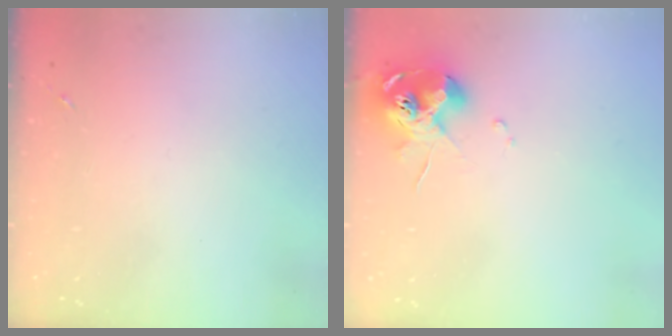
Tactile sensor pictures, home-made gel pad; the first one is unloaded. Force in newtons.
{"total": 10.5, "press": 10.4, "slide": 1.3}